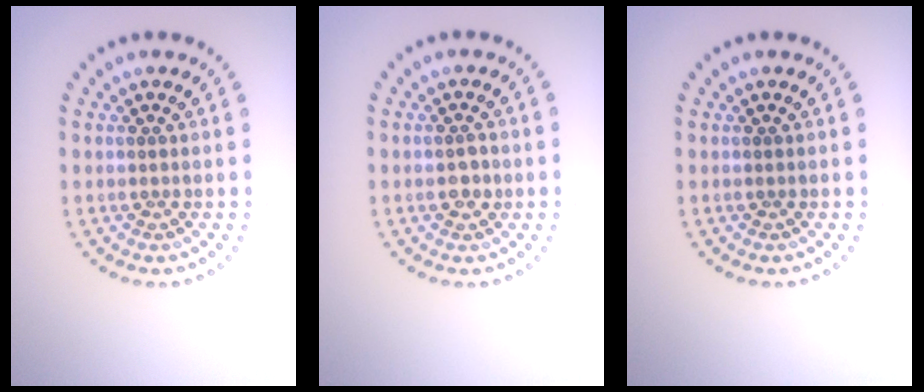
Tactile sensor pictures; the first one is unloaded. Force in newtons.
{"total": 1.3, "press": 1.3, "slide": 0.1}
{"total": 0.0}